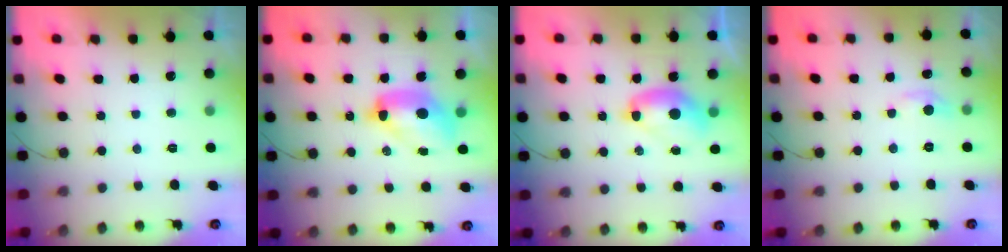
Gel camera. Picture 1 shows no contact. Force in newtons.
{"total": 10.6, "press": 10.6, "slide": 1.2}
{"total": 9.0, "press": 9.0, "slide": 0.8}
{"total": 6.3, "press": 6.3, "slide": 0.7}